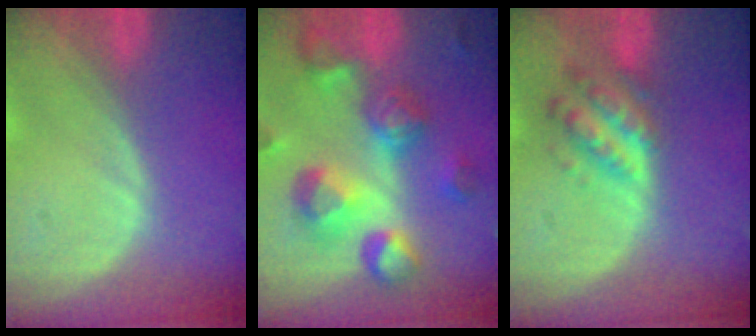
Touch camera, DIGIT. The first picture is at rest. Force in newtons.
{"total": 11.1, "press": 10.0, "slide": 4.9}
{"total": 5.5, "press": 5.5, "slide": 0.2}